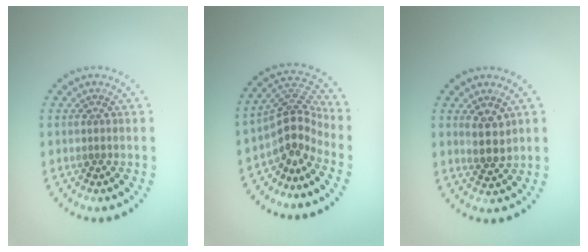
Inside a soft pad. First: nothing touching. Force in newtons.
{"total": 3.8, "press": 2.6, "slide": 2.7}
{"total": 2.6, "press": 2.4, "slide": 1.1}